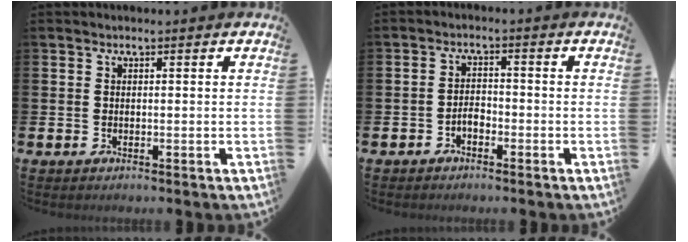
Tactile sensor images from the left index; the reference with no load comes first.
{"total": 2.1, "force": [-1.3, 1.1, 1.2], "torque": [-0.023, 0.007, -0.027]}